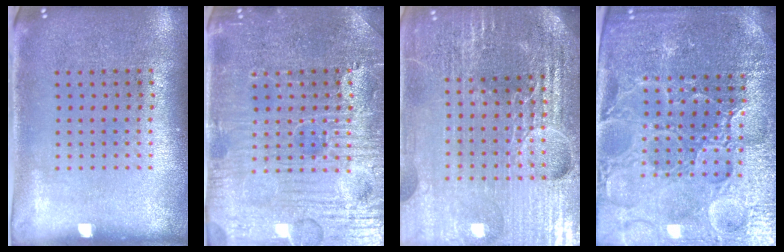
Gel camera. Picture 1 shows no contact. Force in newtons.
{"total": 5.0, "press": 4.9, "slide": 1.1}
{"total": 6.1, "press": 5.4, "slide": 2.8}
{"total": 5.1, "press": 4.8, "slide": 1.8}